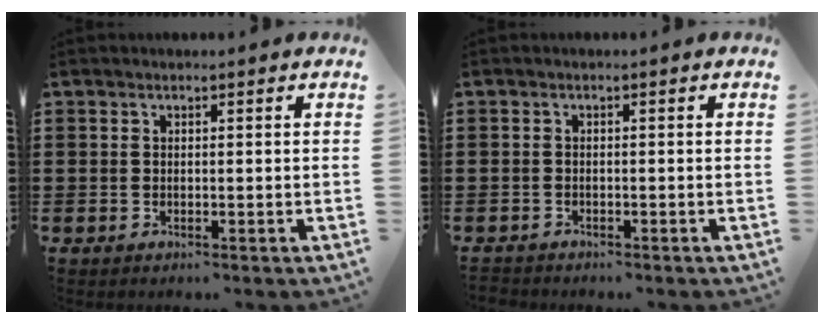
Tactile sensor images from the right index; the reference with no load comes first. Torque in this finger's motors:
{"motor_torque": [-2.14, 0.00, -1.05, -0.21]}